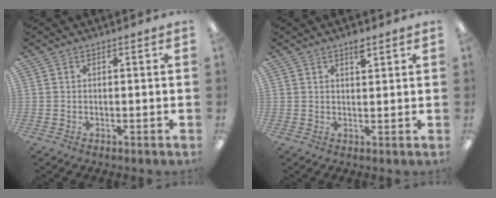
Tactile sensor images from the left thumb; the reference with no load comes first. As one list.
[{"total": 3.3, "force": [2.3, 1.1, 2.0], "torque": [-0.029, -0.006, 0.038]}]